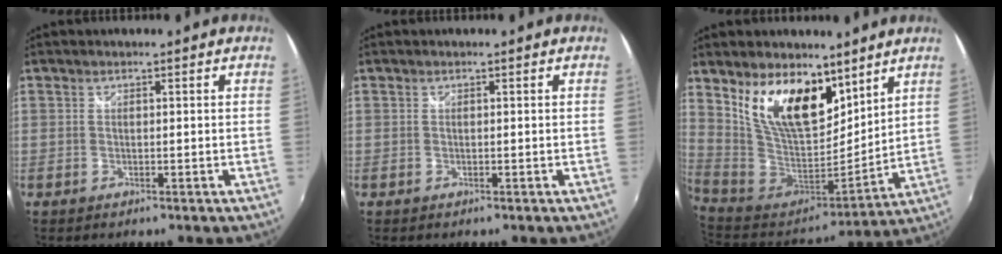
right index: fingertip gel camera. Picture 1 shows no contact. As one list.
[{"total": 0.0}, {"total": 18.1, "force": [9.4, 9.3, 12.4], "torque": [-0.240, 0.004, 0.185]}]